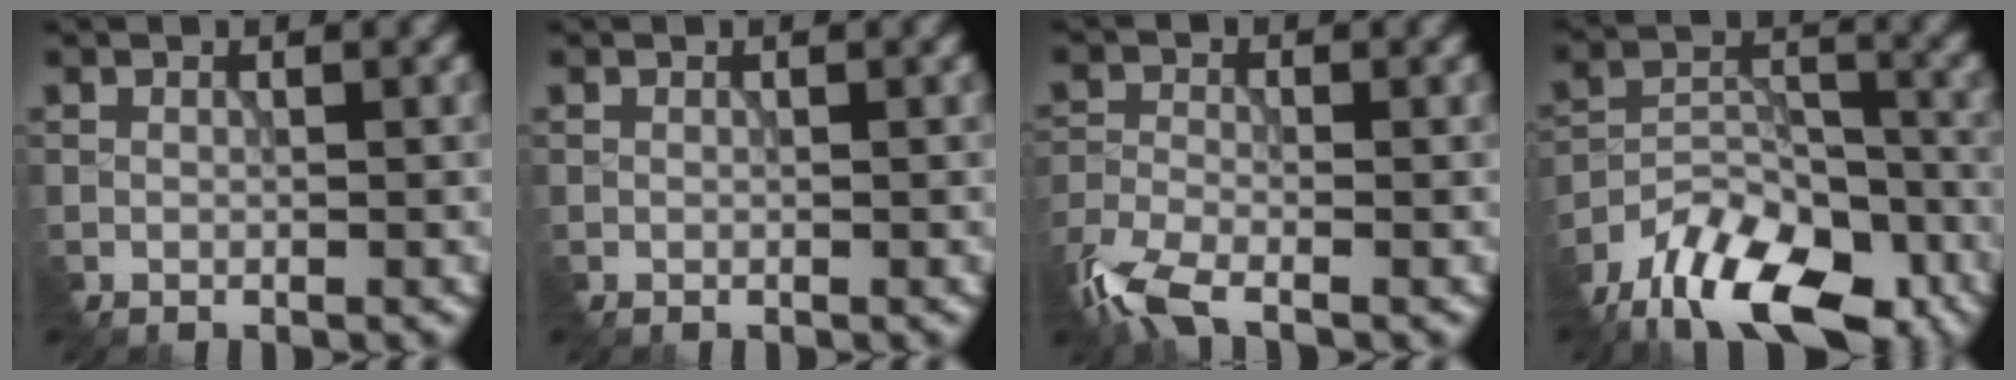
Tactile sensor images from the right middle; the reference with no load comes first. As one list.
[{"total": 0.0}, {"total": 5.7, "force": [-4.1, 2.0, 3.4], "torque": [-0.090, -0.013, -0.094]}, {"total": 12.2, "force": [-9.9, 4.6, 5.4], "torque": [-0.087, -0.008, -0.165]}]